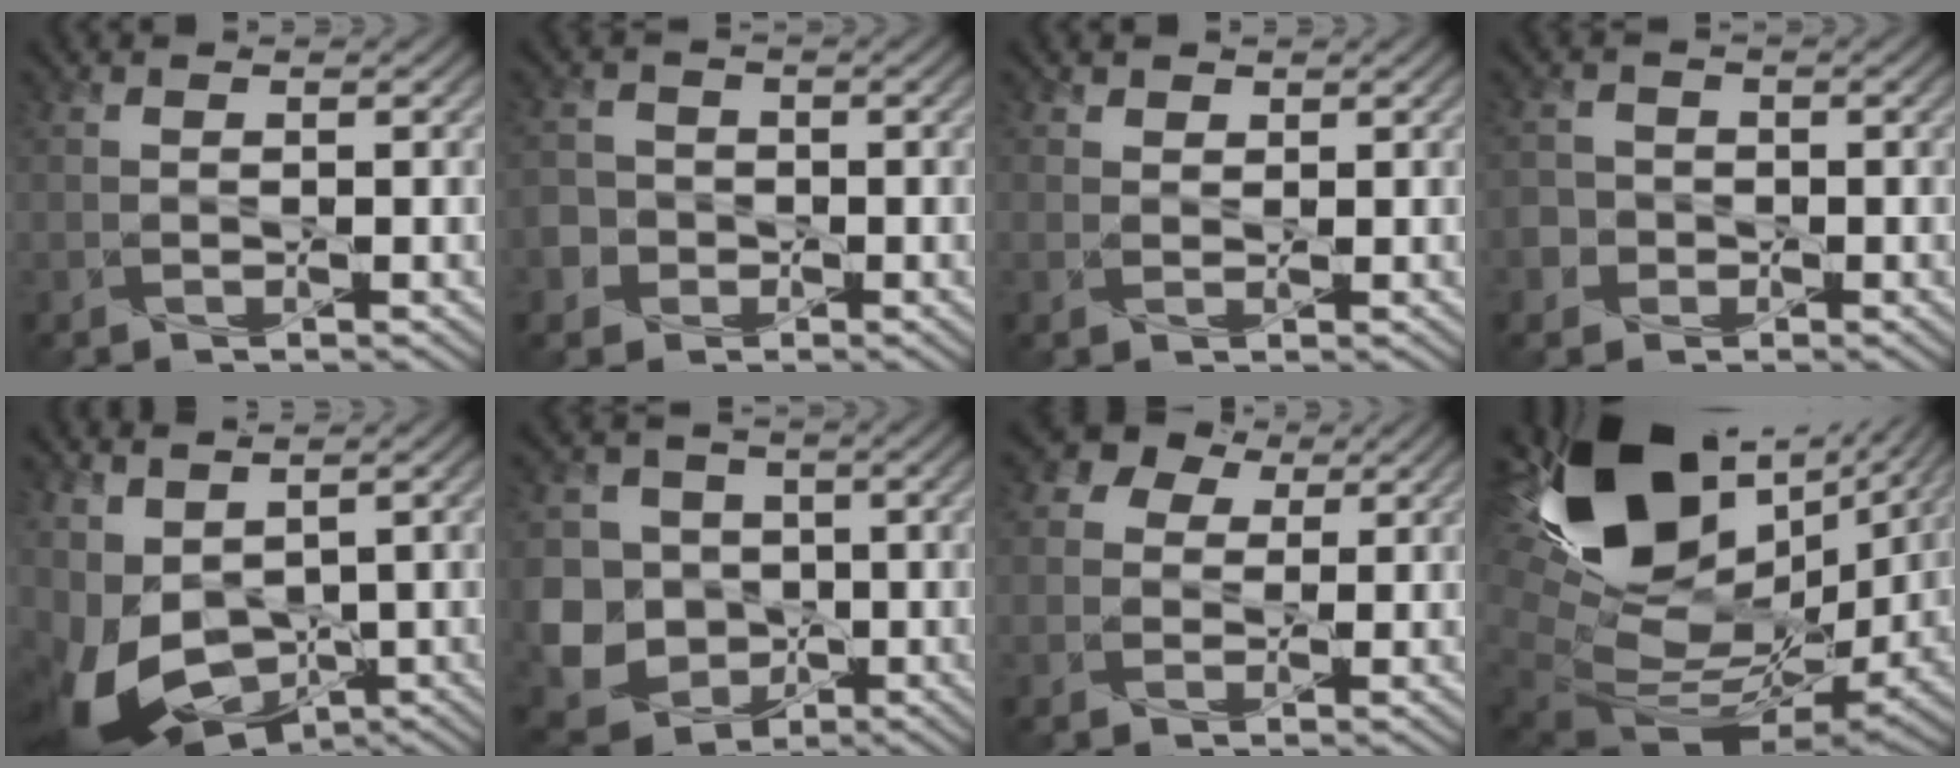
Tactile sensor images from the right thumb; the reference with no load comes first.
{"total": 3.5, "force": [-1.8, 3.0, -0.2], "torque": [0.008, 0.003, -0.051]}
{"total": 1.3, "force": [0.9, 0.9, -0.2], "torque": [0.002, -0.002, 0.011]}
{"total": 3.0, "force": [-1.6, 2.6, -0.4], "torque": [0.013, 0.006, -0.043]}
{"total": 10.1, "force": [-1.9, 6.2, 7.8], "torque": [-0.190, -0.024, -0.029]}
{"total": 9.8, "force": [-1.9, 9.0, 3.4], "torque": [-0.098, -0.026, -0.061]}
{"total": 6.1, "force": [2.6, 5.2, 2.0], "torque": [-0.054, 0.020, 0.029]}
{"total": 18.5, "force": [5.1, 12.1, 13.0], "torque": [-0.273, -0.038, 0.127]}